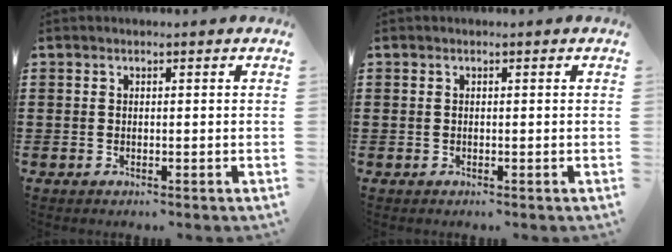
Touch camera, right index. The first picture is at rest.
{"total": 0.0}